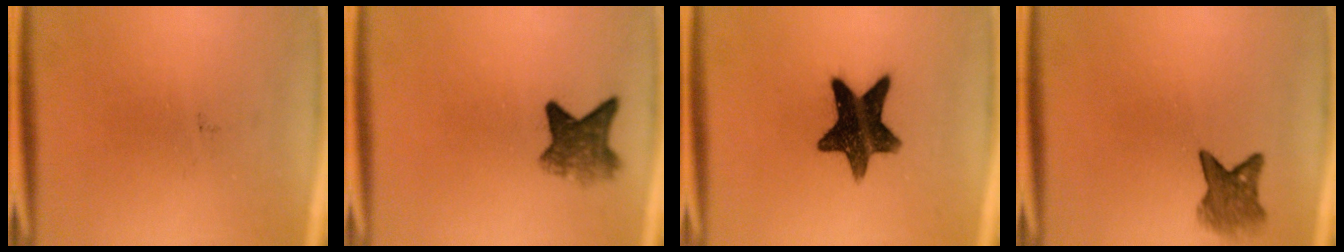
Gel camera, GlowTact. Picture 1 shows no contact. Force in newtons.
{"total": 5.7}
{"total": 13.8}
{"total": 4.2}